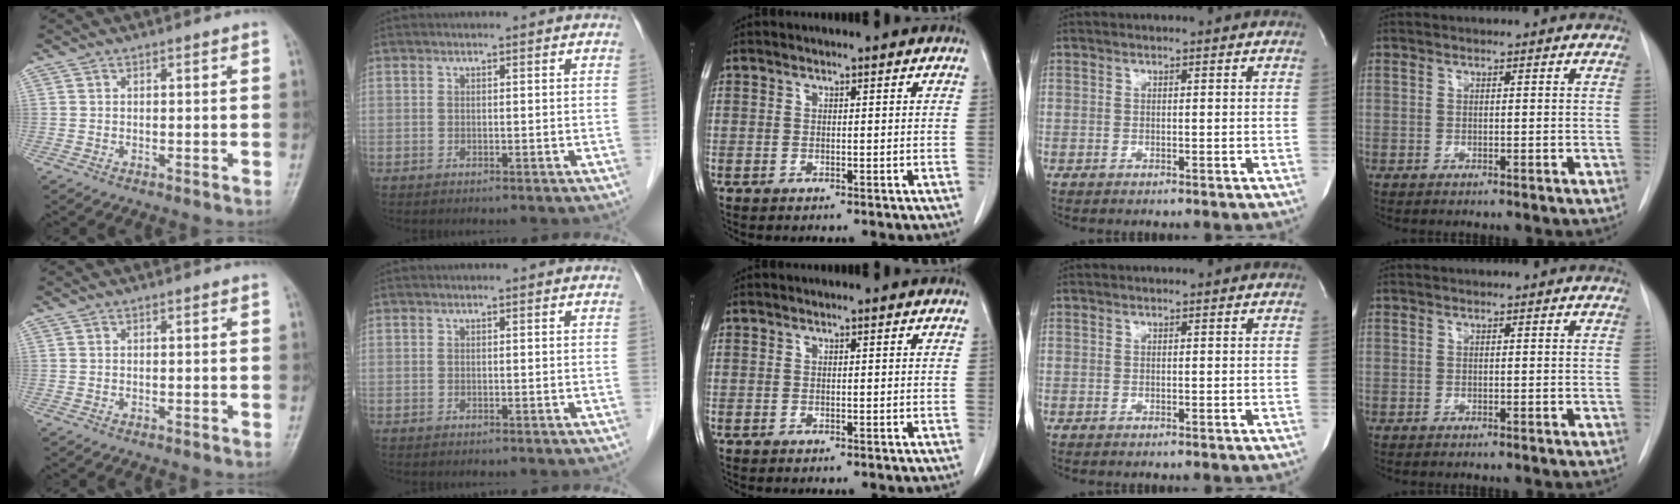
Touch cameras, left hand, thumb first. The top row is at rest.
{}